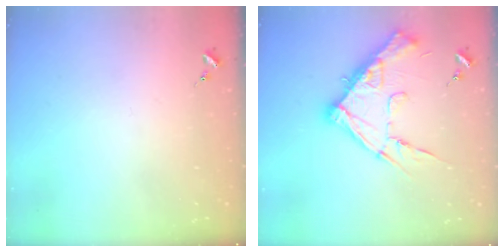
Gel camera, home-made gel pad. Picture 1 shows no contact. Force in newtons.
{"total": 15.4, "press": 15.4, "slide": 0.4}